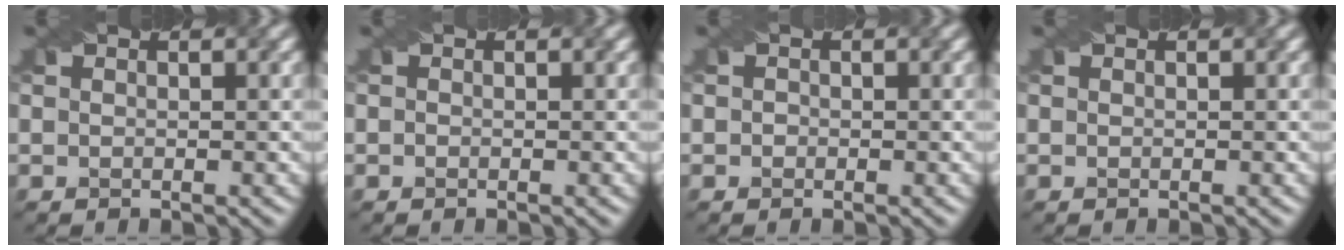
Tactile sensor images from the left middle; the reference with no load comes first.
{"total": 0.0}
{"total": 0.8, "force": [0.1, 0.7, 0.4], "torque": [0.005, 0.016, -0.010]}
{"total": 0.0}